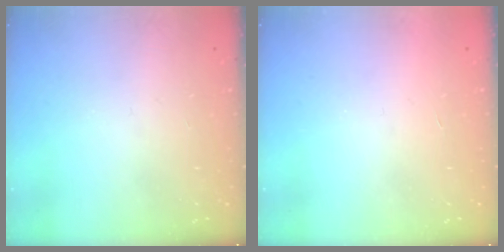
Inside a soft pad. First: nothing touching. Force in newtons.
{"total": 1.7, "press": 1.7, "slide": 0.1}